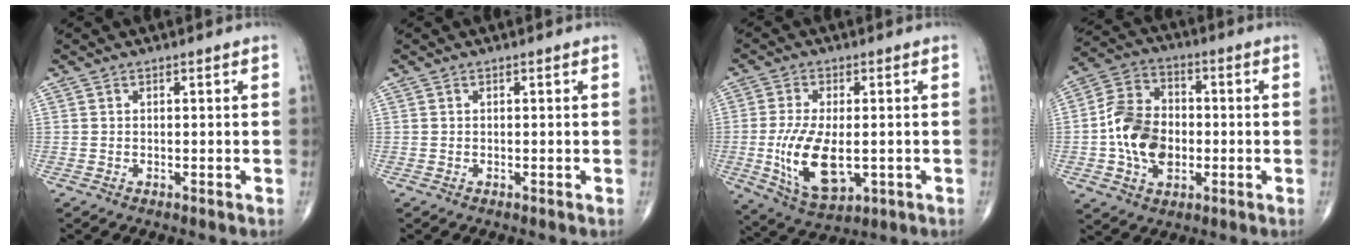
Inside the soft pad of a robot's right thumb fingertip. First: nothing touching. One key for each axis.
{"total": 0.0}
{"total": 12.8, "fx": -2.0, "fy": 6.4, "fz": 10.9, "tx": -0.206, "ty": -0.015, "tz": -0.023}
{"total": 13.3, "fx": -1.6, "fy": 9.5, "fz": 9.2, "tx": -0.149, "ty": 0.025, "tz": -0.034}